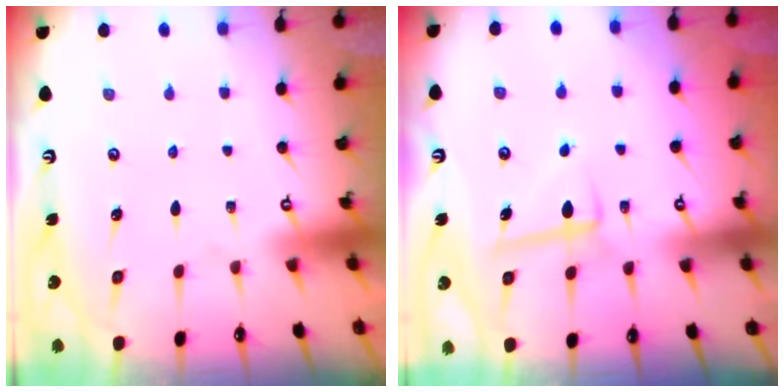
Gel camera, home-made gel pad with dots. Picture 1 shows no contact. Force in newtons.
{"total": 6.5, "press": 6.4, "slide": 1.5}